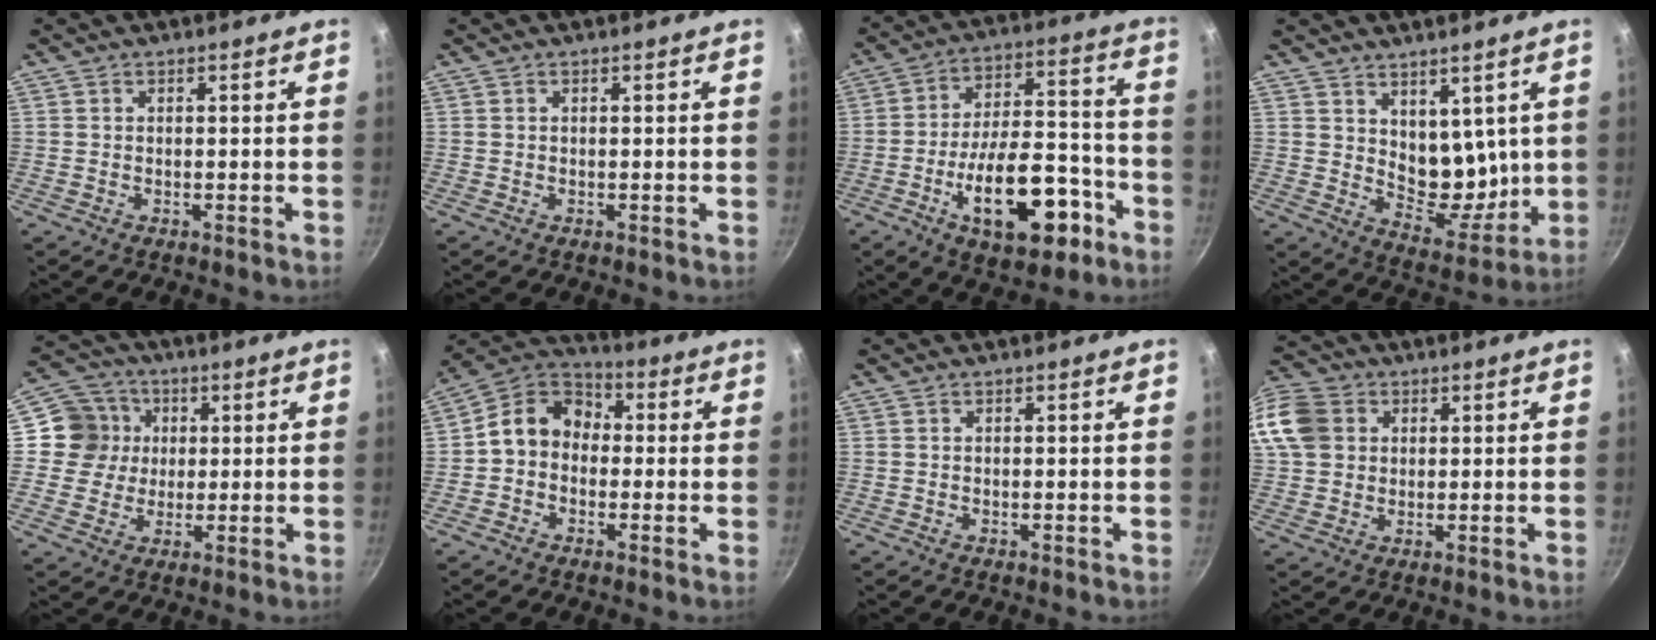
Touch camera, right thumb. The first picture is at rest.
{"total": 0.0}
{"total": 19.5, "force": [-8.3, 9.3, 15.0], "torque": [-0.200, 0.063, -0.117]}
{"total": 9.9, "force": [3.8, 6.3, 6.5], "torque": [-0.067, -0.049, 0.073]}
{"total": 8.7, "force": [1.3, 8.4, 2.0], "torque": [0.003, 0.015, 0.007]}
{"total": 9.6, "force": [-0.4, 7.9, 5.4], "torque": [-0.058, 0.036, -0.034]}
{"total": 0.0}
{"total": 17.3, "force": [4.4, 14.5, 8.3], "torque": [-0.201, 0.034, 0.079]}